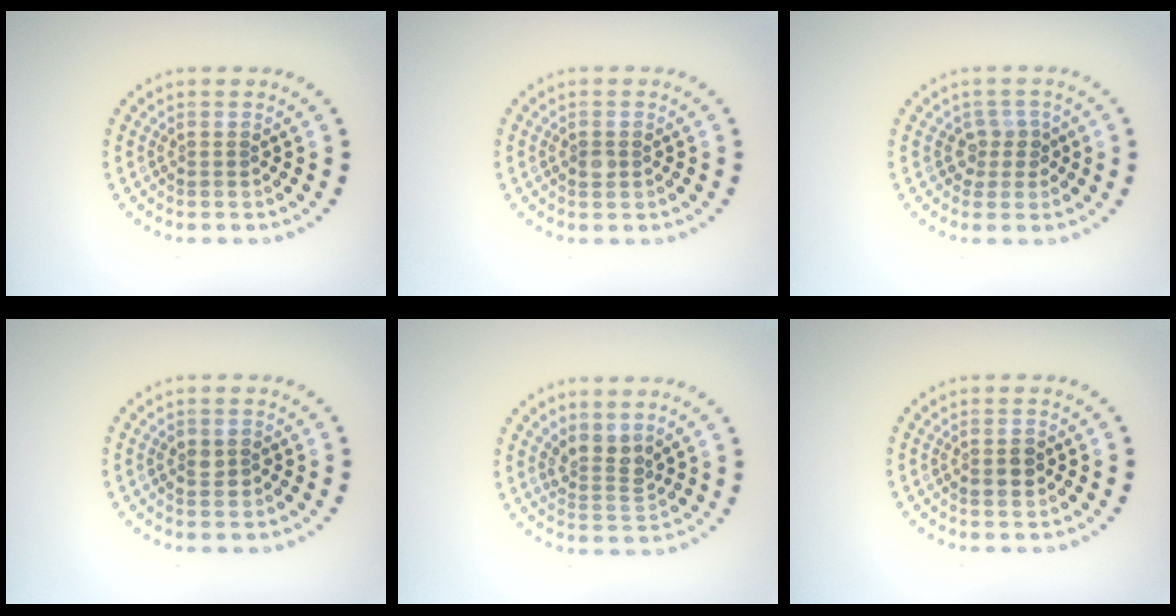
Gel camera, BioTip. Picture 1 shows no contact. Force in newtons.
{"total": 1.0, "press": 1.0, "slide": 0.0}
{"total": 1.8, "press": 1.4, "slide": 1.2}
{"total": 1.5, "press": 1.5, "slide": 0.1}
{"total": 2.7, "press": 2.0, "slide": 1.8}
{"total": 1.3, "press": 1.3, "slide": 0.1}